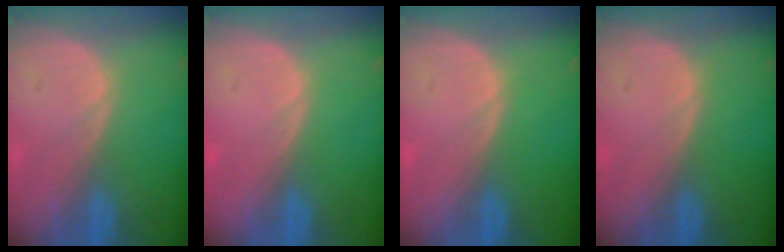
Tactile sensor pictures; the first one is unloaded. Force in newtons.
{"total": 0.0}
{"total": 0.0}
{"total": 0.0}